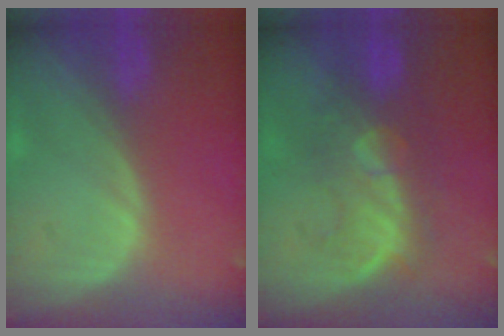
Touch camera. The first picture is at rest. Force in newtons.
{"total": 8.4, "press": 8.0, "slide": 2.5}